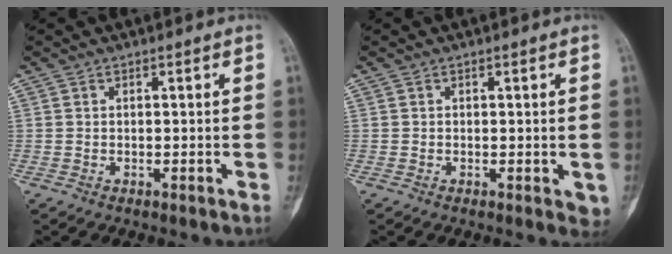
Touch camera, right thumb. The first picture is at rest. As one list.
[{"total": 2.1, "force": [-0.3, 1.1, 1.8], "torque": [-0.006, -0.002, -0.005]}]